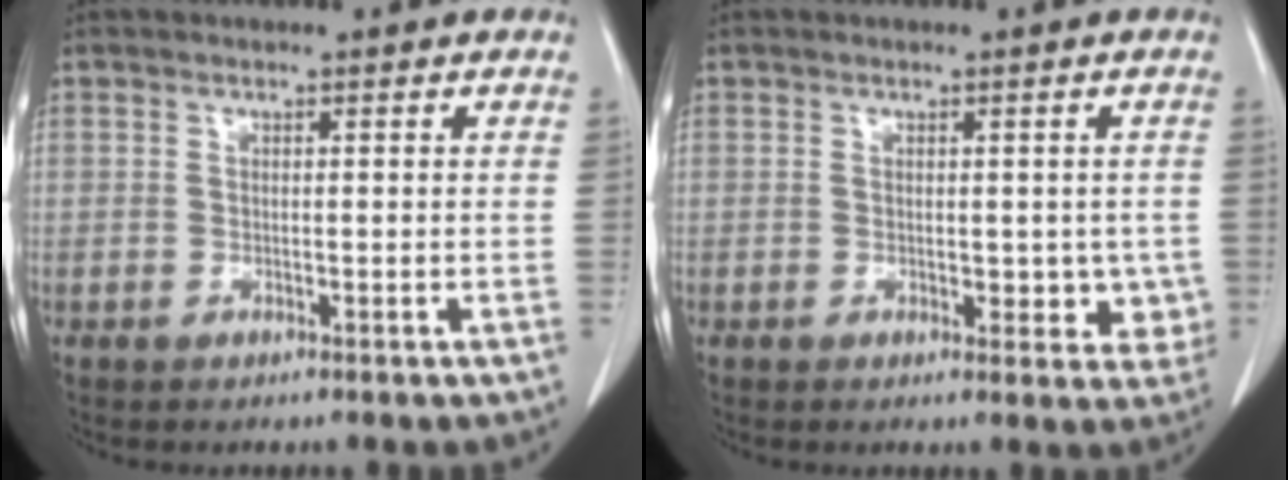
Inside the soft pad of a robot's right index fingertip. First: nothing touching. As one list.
[{"total": 4.1, "force": [-0.6, 2.5, 3.3], "torque": [-0.018, -0.002, -0.005]}]